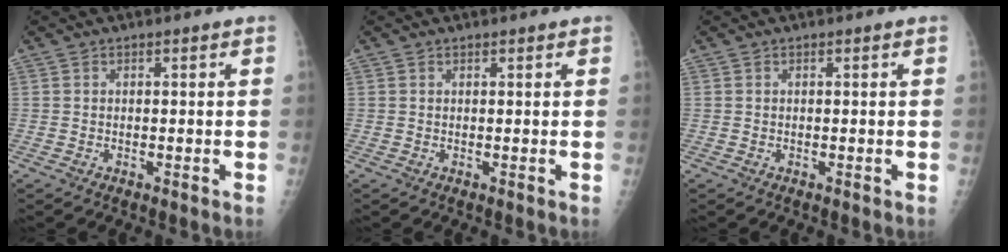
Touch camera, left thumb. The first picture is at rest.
{"total": 0.7, "force": [0.5, 0.1, 0.4], "torque": [-0.006, -0.002, 0.008]}
{"total": 0.0}